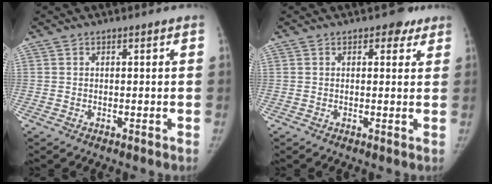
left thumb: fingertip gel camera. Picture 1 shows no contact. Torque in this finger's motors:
{"motor_torque": [0.74, 0.11, 0.52, -0.36, 0.02]}